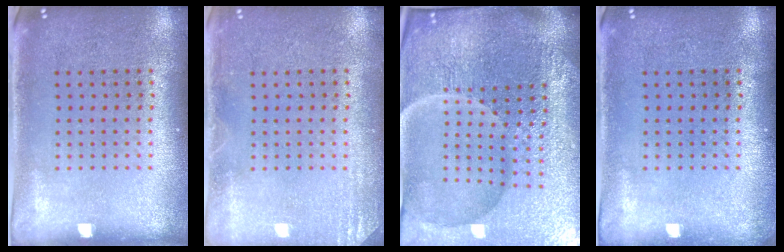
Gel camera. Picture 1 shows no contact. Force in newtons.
{"total": 1.8, "press": 1.8, "slide": 0.2}
{"total": 7.2, "press": 6.3, "slide": 3.5}
{"total": 0.6, "press": 0.6, "slide": 0.2}